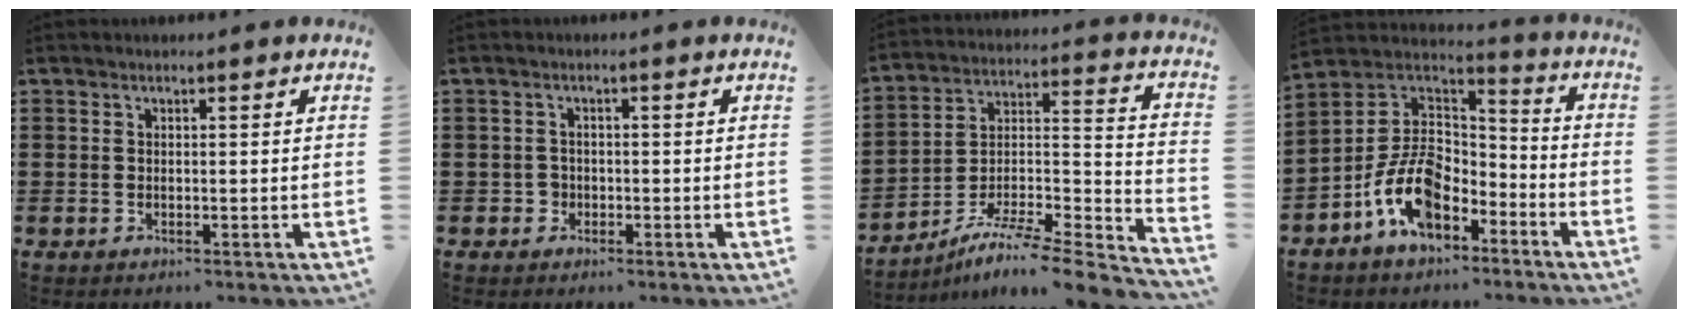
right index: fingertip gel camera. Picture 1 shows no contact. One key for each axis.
{"total": 1.6, "fx": -0.7, "fy": 1.4, "fz": 0.2, "tx": -0.009, "ty": 0.002, "tz": -0.017}
{"total": 7.4, "fx": -6.1, "fy": 0.9, "fz": 4.1, "tx": -0.069, "ty": -0.002, "tz": -0.123}
{"total": 11.6, "fx": -5.4, "fy": 7.1, "fz": 7.3, "tx": -0.177, "ty": 0.012, "tz": -0.109}